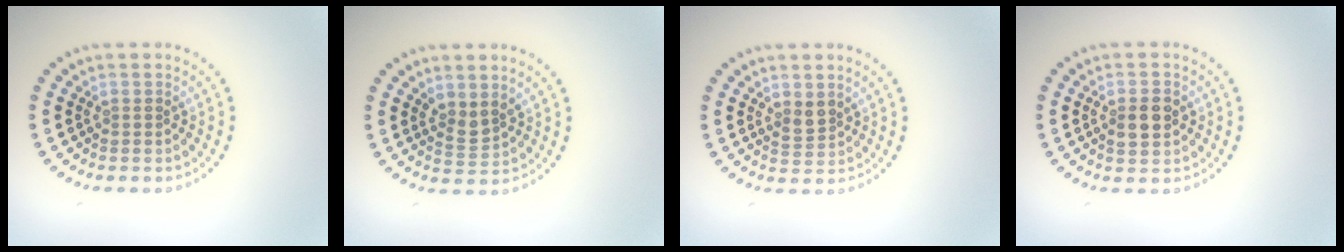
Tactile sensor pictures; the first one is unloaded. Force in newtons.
{"total": 1.9, "press": 1.4, "slide": 1.2}
{"total": 1.7, "press": 1.5, "slide": 0.8}
{"total": 2.7, "press": 2.7, "slide": 0.2}